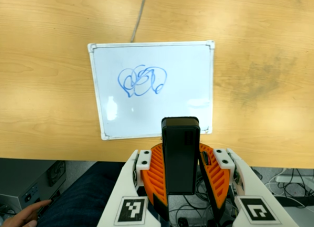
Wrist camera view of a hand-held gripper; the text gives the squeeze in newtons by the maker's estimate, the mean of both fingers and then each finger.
{"total": 6.0, "left": 5.2, "right": 6.7}